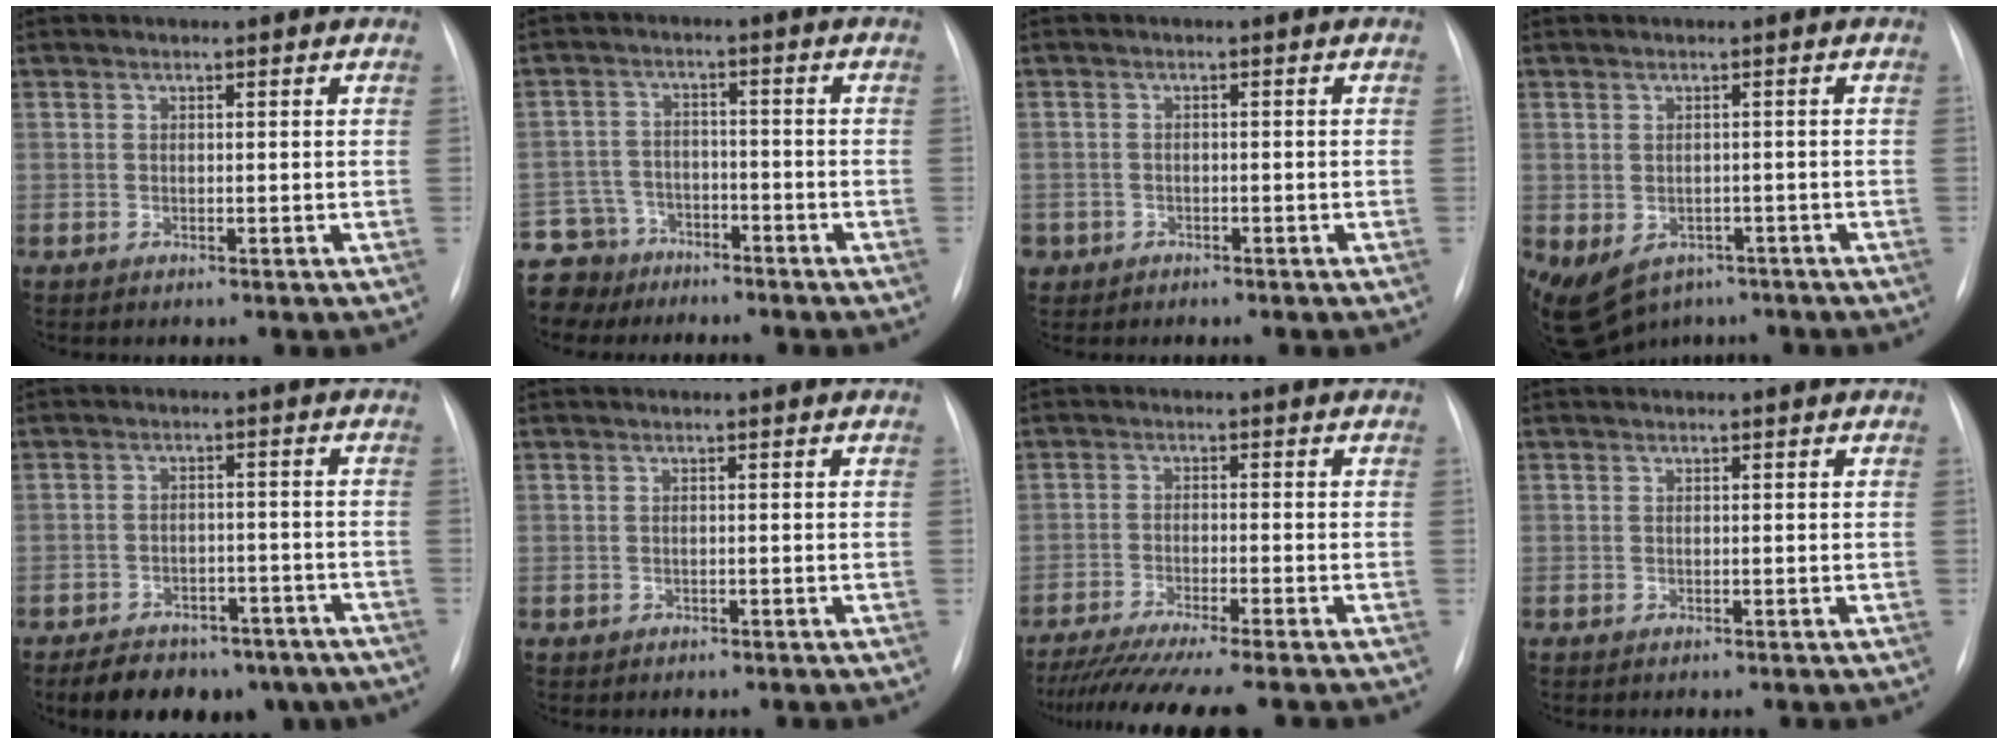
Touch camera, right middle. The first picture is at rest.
{"total": 8.4, "force": [-6.9, 4.8, -0.2], "torque": [-0.008, 0.012, -0.122]}
{"total": 2.6, "force": [-1.6, 2.0, 0.2], "torque": [-0.006, 0.005, -0.025]}
{"total": 12.5, "force": [-6.6, 9.1, 5.4], "torque": [-0.136, -0.004, -0.083]}
{"total": 14.1, "force": [-10.4, 7.4, 6.0], "torque": [-0.084, 0.009, -0.133]}
{"total": 0.0}
{"total": 12.5, "force": [-10.8, -0.7, 6.4], "torque": [-0.077, -0.034, -0.163]}
{"total": 0.0}